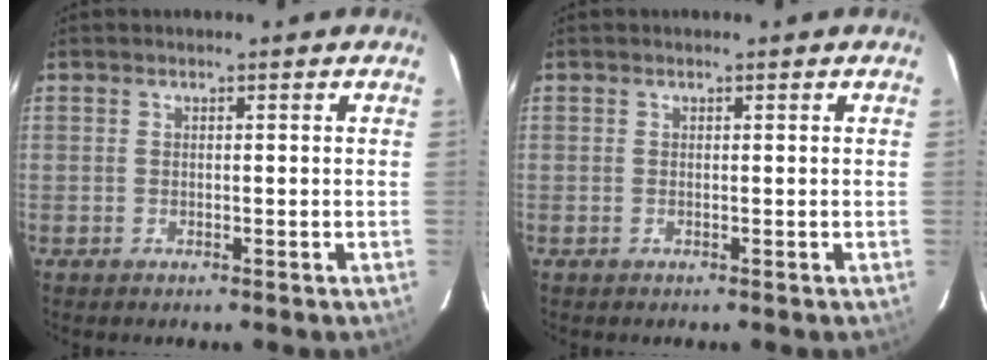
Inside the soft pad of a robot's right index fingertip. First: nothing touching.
{"total": 0.0}